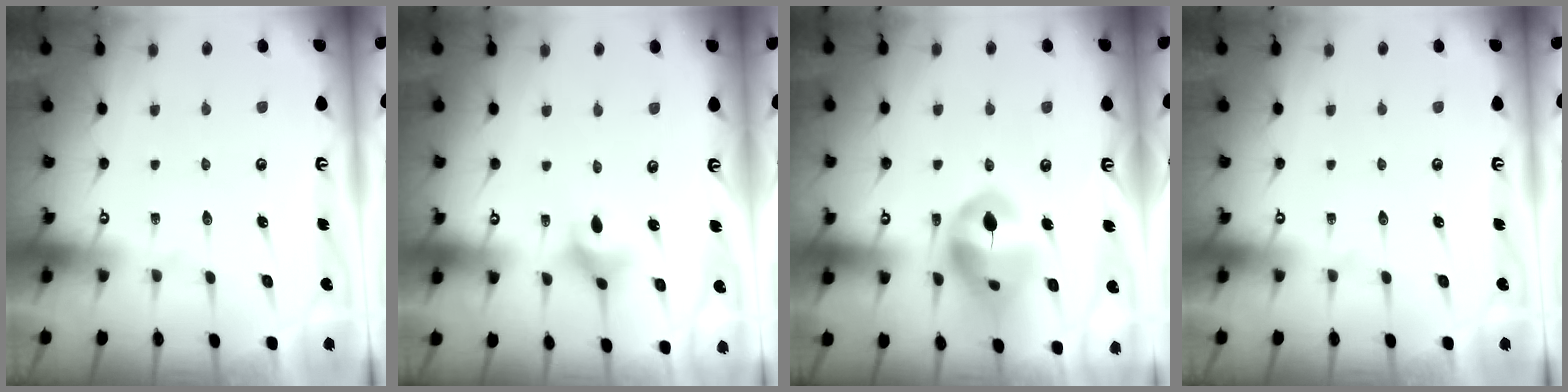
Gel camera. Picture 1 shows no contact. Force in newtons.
{"total": 5.1, "press": 4.7, "slide": 1.8}
{"total": 14.3, "press": 14.2, "slide": 2.0}
{"total": 0.0}